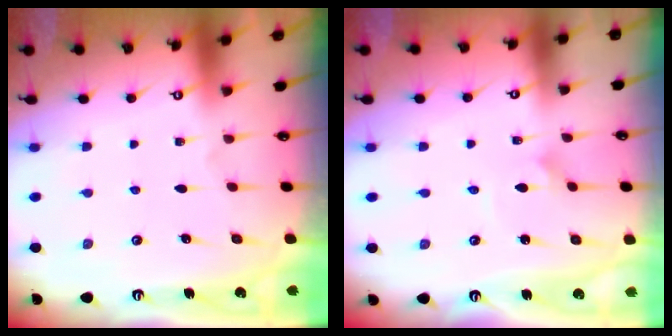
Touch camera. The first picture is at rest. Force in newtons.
{"total": 1.0, "press": 1.0, "slide": 0.0}